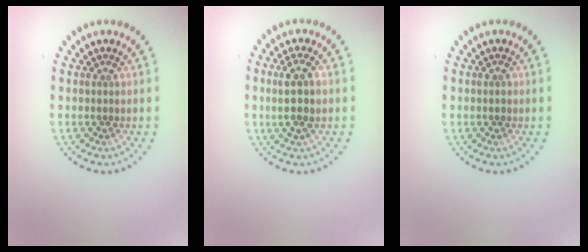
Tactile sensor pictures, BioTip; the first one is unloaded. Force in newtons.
{"total": 3.0, "press": 2.8, "slide": 1.0}
{"total": 0.8, "press": 0.8, "slide": 0.2}